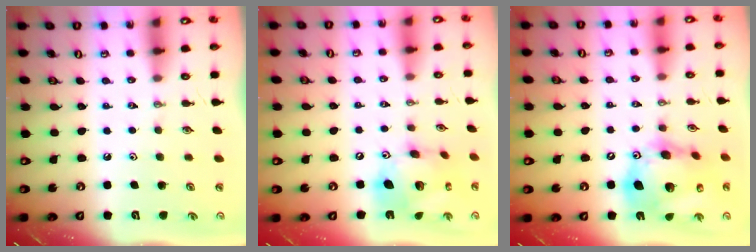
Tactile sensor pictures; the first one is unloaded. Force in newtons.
{"total": 16.7, "press": 16.6, "slide": 1.5}
{"total": 21.2, "press": 20.9, "slide": 3.4}